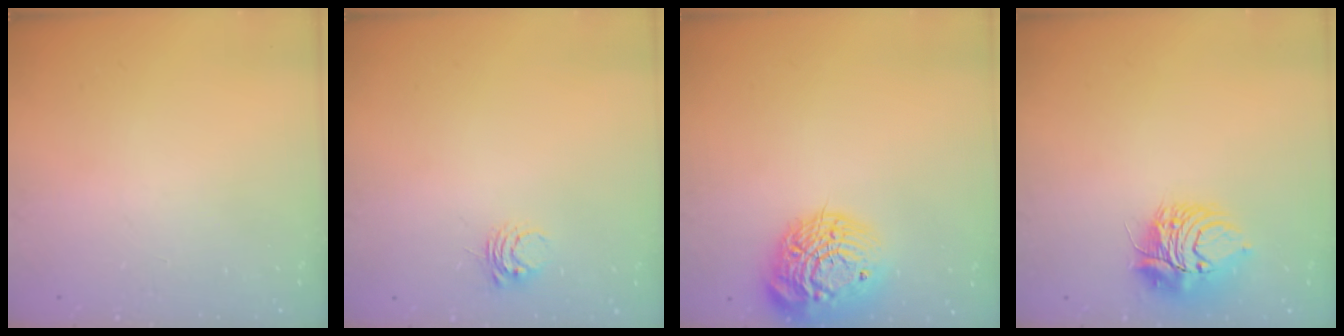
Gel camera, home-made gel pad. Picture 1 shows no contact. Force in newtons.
{"total": 3.8, "press": 3.8, "slide": 0.4}
{"total": 17.4, "press": 17.4, "slide": 1.4}
{"total": 9.2, "press": 9.2, "slide": 0.4}